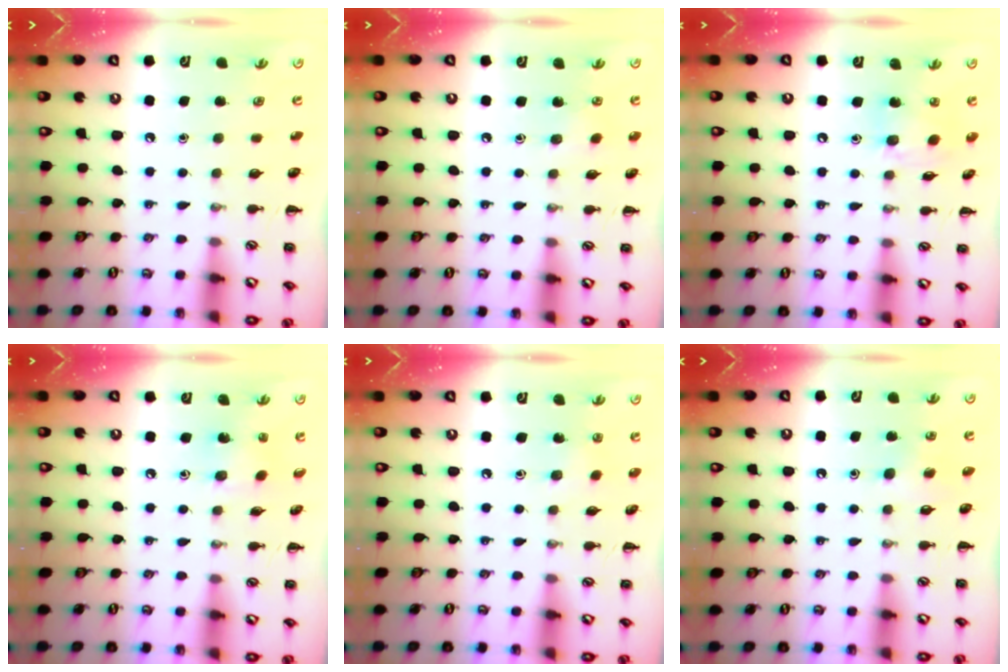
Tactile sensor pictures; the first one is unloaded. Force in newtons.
{"total": 6.8, "press": 6.7, "slide": 0.9}
{"total": 8.5, "press": 8.5, "slide": 0.8}
{"total": 2.2, "press": 2.1, "slide": 0.6}
{"total": 2.2, "press": 2.0, "slide": 0.8}
{"total": 4.9, "press": 4.7, "slide": 1.3}